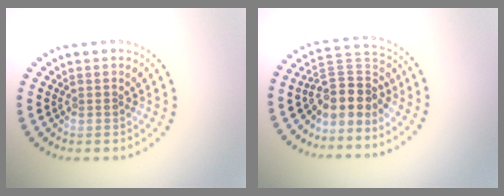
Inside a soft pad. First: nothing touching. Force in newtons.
{"total": 3.9, "press": 3.0, "slide": 2.5}